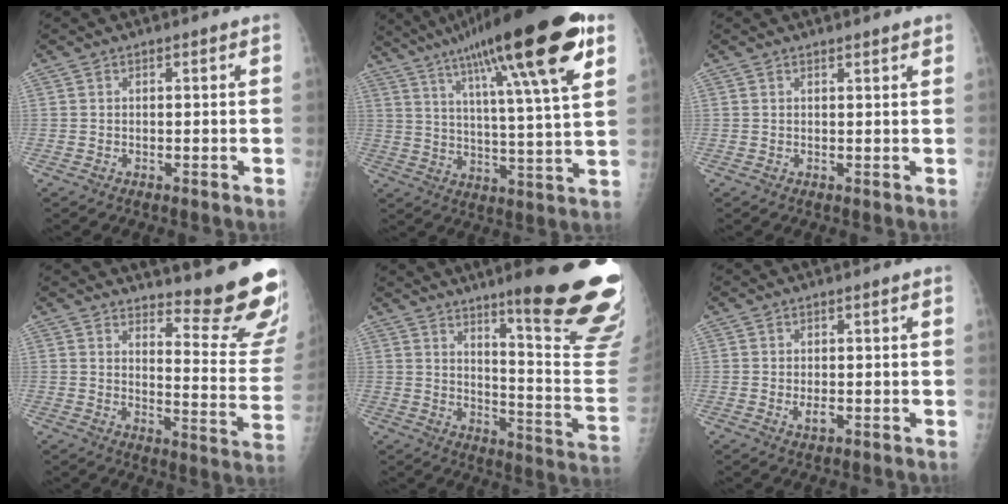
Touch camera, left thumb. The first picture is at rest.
{"total": 25.0, "force": [13.6, 3.5, 20.7], "torque": [-0.323, -0.025, 0.210]}
{"total": 1.5, "force": [1.3, 0.1, 0.7], "torque": [-0.003, -0.003, 0.017]}
{"total": 16.6, "force": [13.9, 2.1, 8.8], "torque": [-0.089, -0.162, 0.172]}
{"total": 25.0, "force": [15.8, 3.0, 19.2], "torque": [-0.205, -0.100, 0.217]}
{"total": 2.0, "force": [-0.4, 0.9, 1.7], "torque": [-0.028, 0.000, 0.000]}